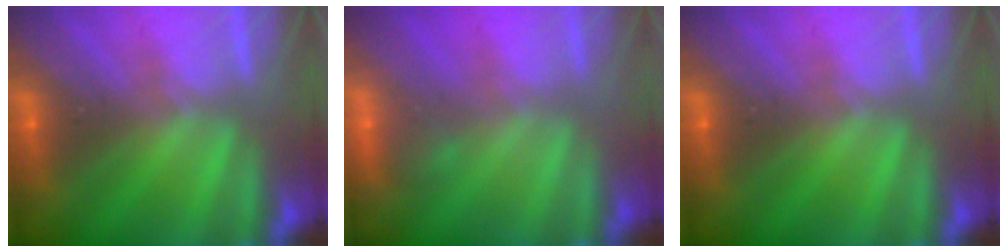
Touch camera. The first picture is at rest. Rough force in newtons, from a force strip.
{"total": 2.8}
{"total": 0.0}